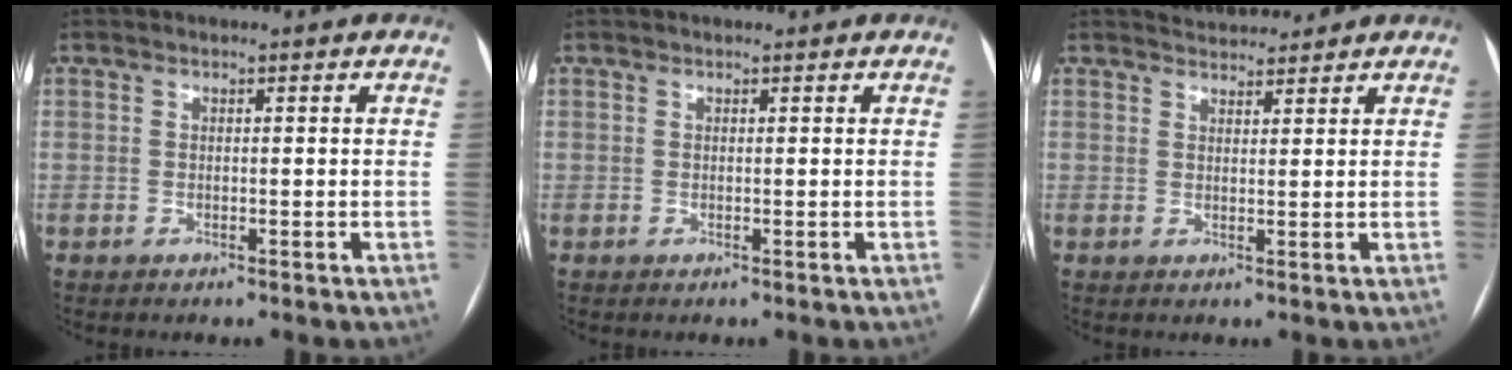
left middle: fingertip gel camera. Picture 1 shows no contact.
{"total": 0.6, "force": [0.5, 0.2, 0.1], "torque": [-0.009, 0.009, 0.011]}
{"total": 3.2, "force": [3.2, 0.4, 0.1], "torque": [-0.010, 0.014, 0.053]}